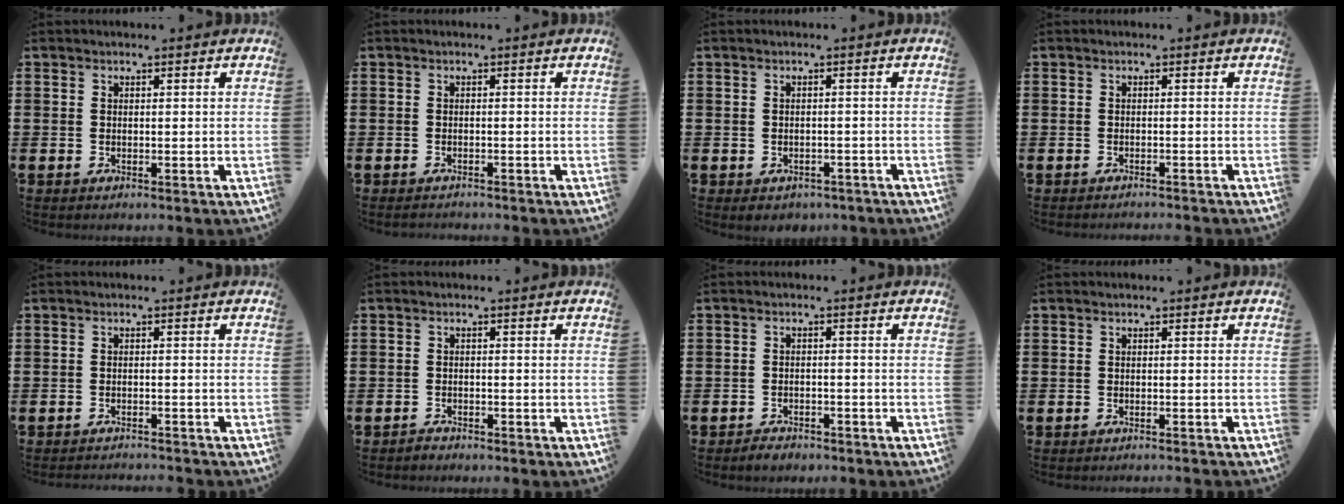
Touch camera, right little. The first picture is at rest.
{"total": 0.6, "force": [-0.6, 0.0, 0.0], "torque": [-0.001, -0.002, -0.012]}
{"total": 0.9, "force": [-0.7, 0.6, 0.0], "torque": [-0.005, 0.001, -0.017]}
{"total": 0.6, "force": [-0.6, -0.1, 0.0], "torque": [0.000, -0.001, -0.013]}
{"total": 1.1, "force": [-1.1, -0.1, -0.1], "torque": [0.000, 0.002, -0.024]}
{"total": 0.9, "force": [-0.9, 0.2, -0.1], "torque": [0.000, 0.001, -0.019]}
{"total": 1.5, "force": [-1.4, 0.4, 0.0], "torque": [-0.004, 0.003, -0.031]}
{"total": 0.0}